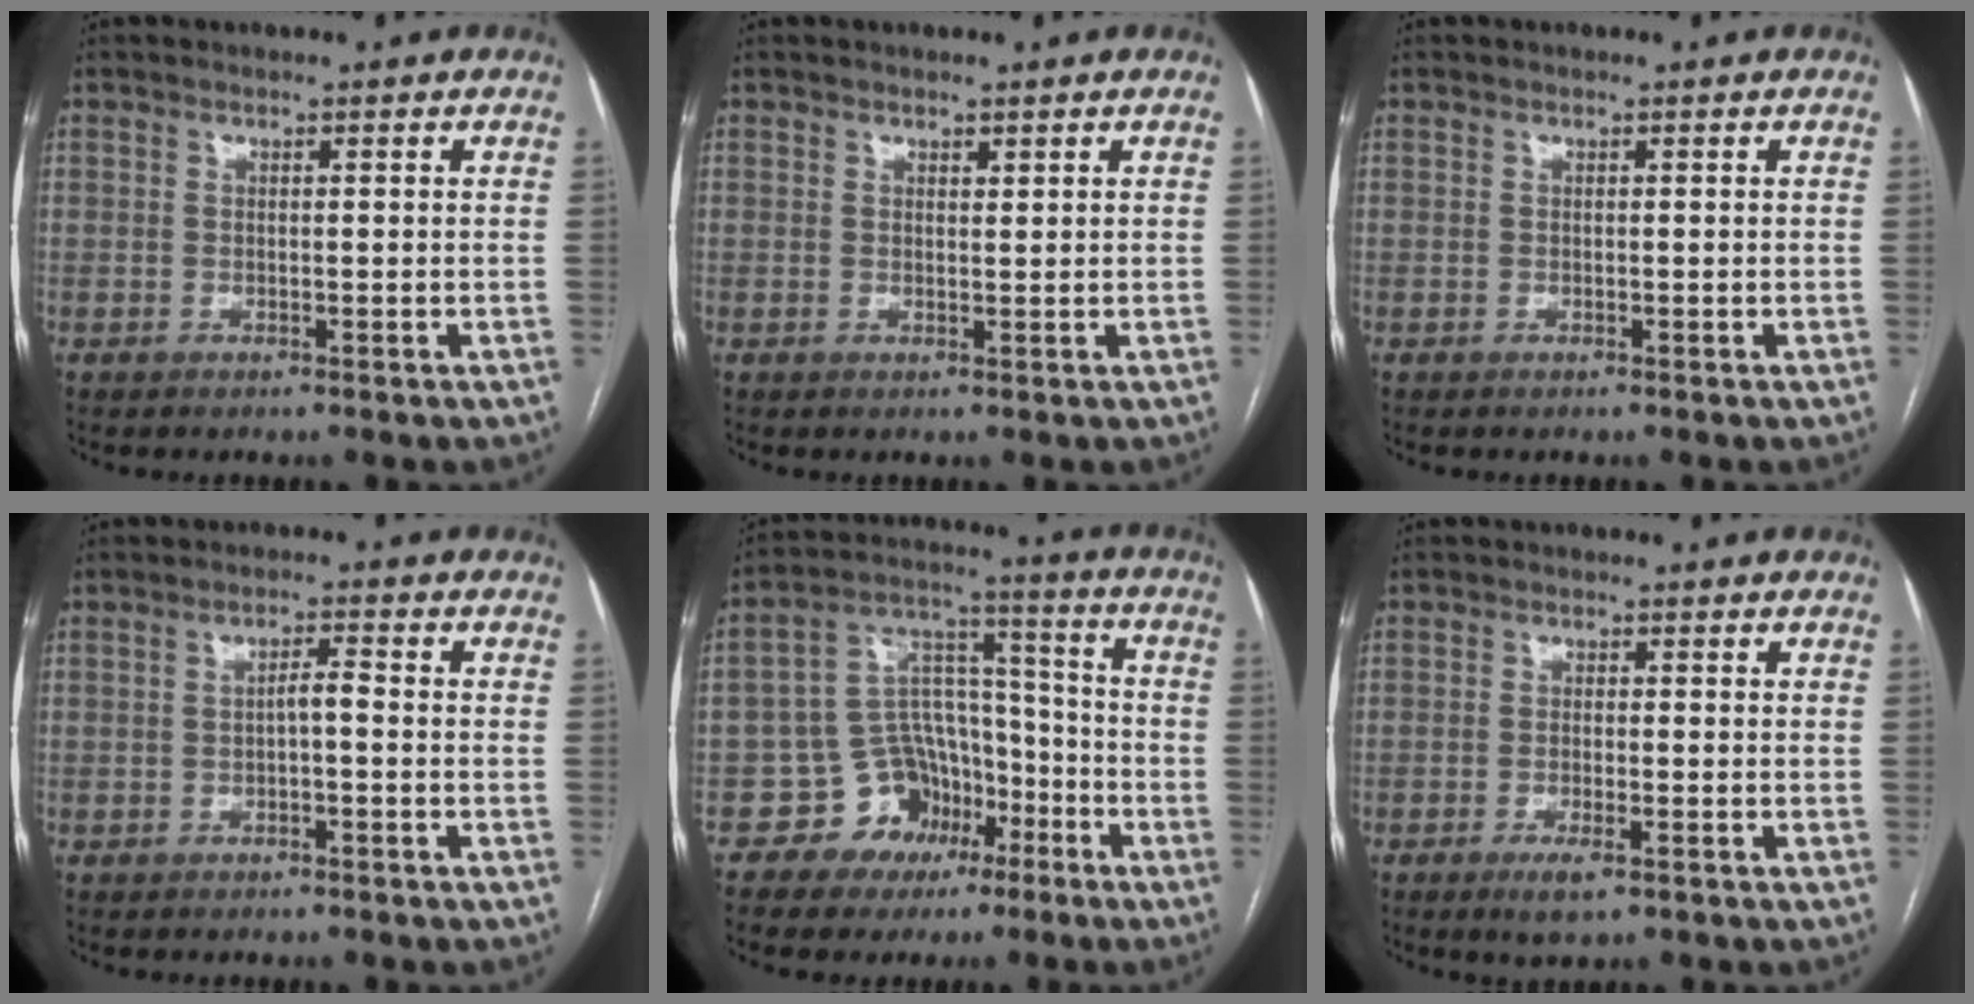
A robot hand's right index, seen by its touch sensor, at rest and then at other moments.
{"total": 0.7, "force": [0.5, 0.2, 0.4], "torque": [-0.007, -0.005, 0.008]}
{"total": 0.0}
{"total": 2.2, "force": [-0.5, 0.4, 2.1], "torque": [-0.033, 0.006, -0.009]}
{"total": 10.8, "force": [-5.6, 8.3, 3.9], "torque": [-0.068, 0.045, -0.088]}
{"total": 3.6, "force": [-2.0, 0.8, 2.8], "torque": [-0.052, -0.005, -0.032]}